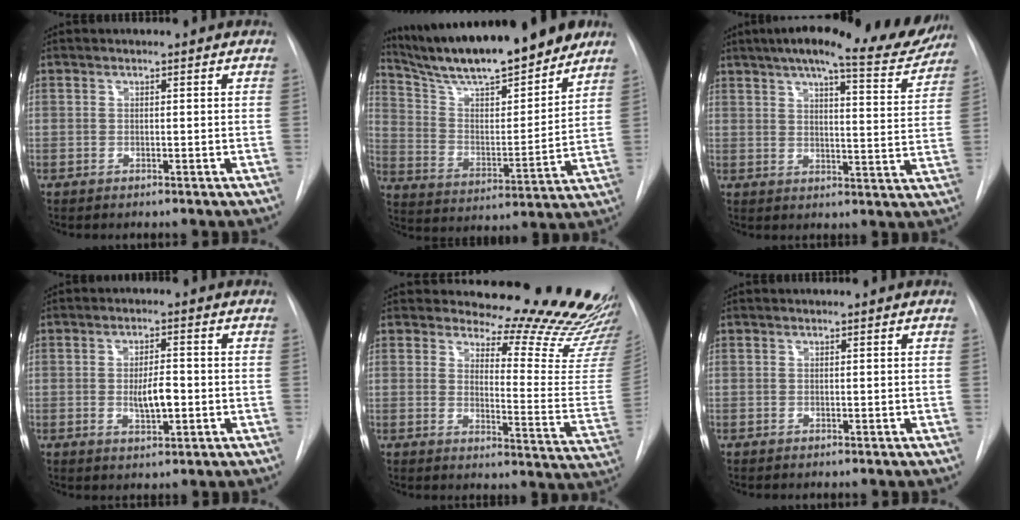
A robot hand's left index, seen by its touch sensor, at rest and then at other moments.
{"total": 19.7, "force": [16.9, 2.5, 9.9], "torque": [-0.166, -0.011, 0.273]}
{"total": 17.9, "force": [15.5, 2.7, 8.5], "torque": [-0.121, -0.015, 0.189]}
{"total": 4.7, "force": [-1.1, 1.5, 4.3], "torque": [-0.071, -0.006, -0.017]}
{"total": 19.3, "force": [17.8, 3.4, 6.7], "torque": [-0.065, -0.146, 0.189]}
{"total": 0.0}